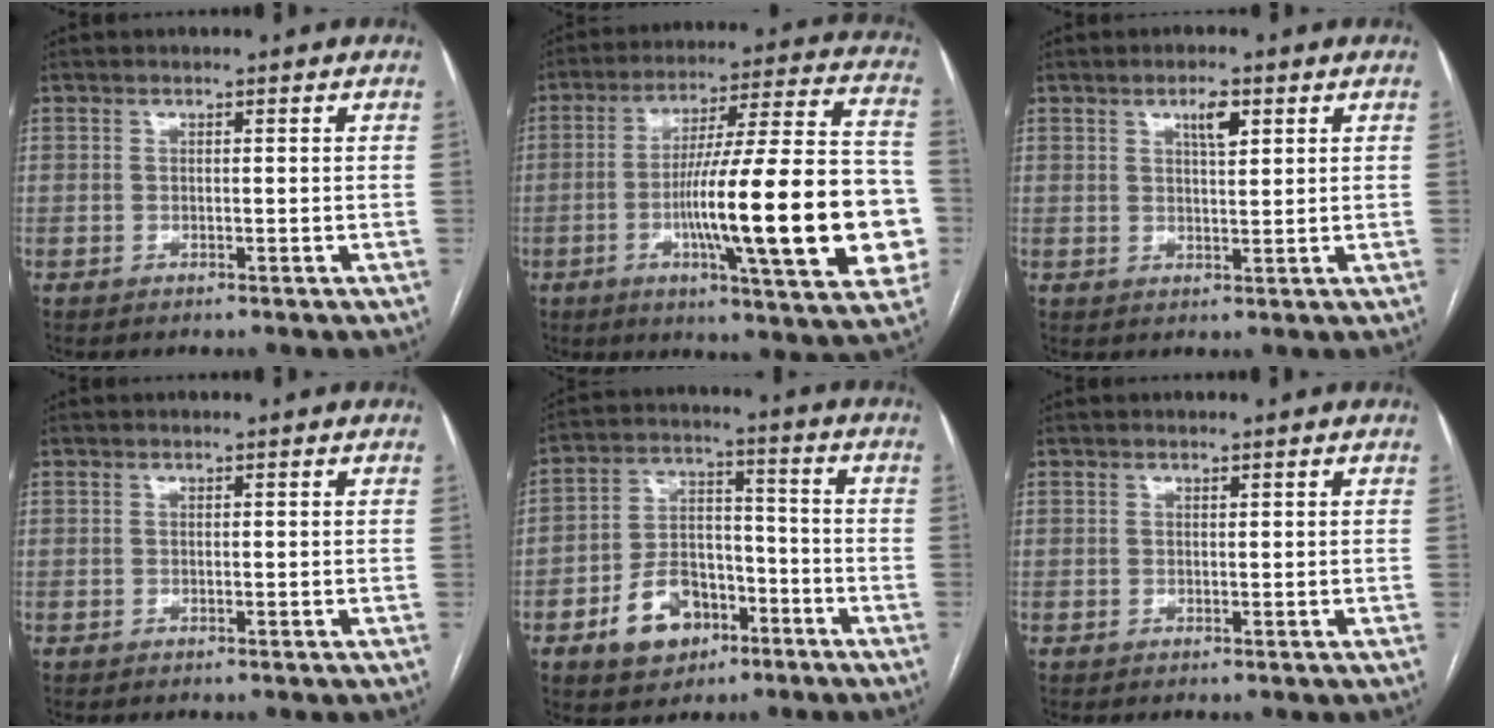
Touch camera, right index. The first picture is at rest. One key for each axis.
{"total": 26.2, "fx": -5.3, "fy": 2.7, "fz": 25.5, "tx": -0.326, "ty": 0.010, "tz": -0.079}
{"total": 3.5, "fx": 1.7, "fy": 0.9, "fz": 2.9, "tx": -0.048, "ty": 0.000, "tz": 0.029}
{"total": 0.0}
{"total": 10.8, "fx": -5.3, "fy": 7.3, "fz": 5.8, "tx": -0.110, "ty": 0.025, "tz": -0.082}
{"total": 0.0}